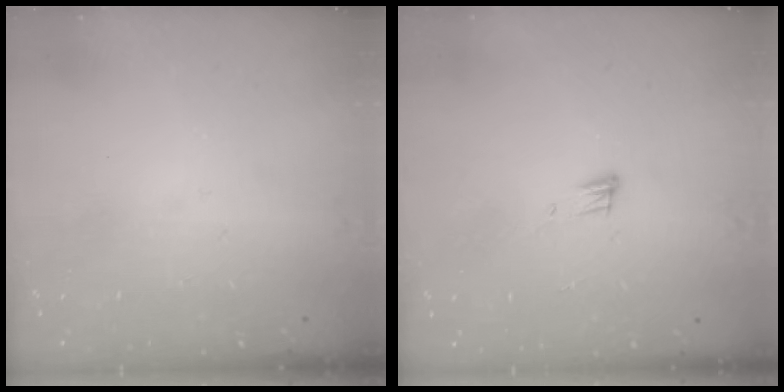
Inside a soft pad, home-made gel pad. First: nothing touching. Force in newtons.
{"total": 4.8, "press": 4.8, "slide": 0.6}